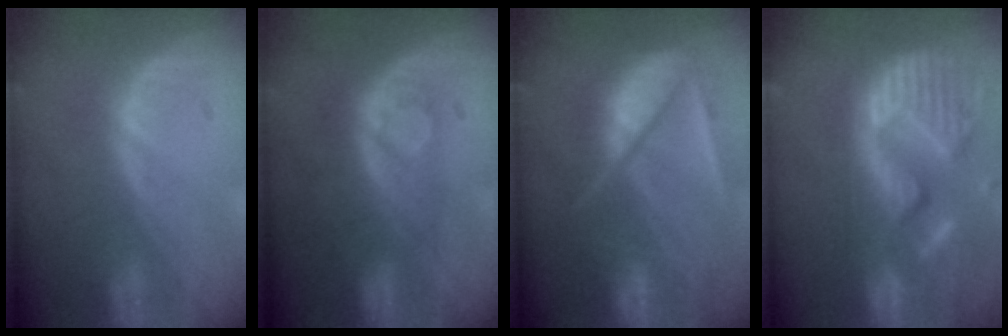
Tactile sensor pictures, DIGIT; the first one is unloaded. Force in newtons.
{"total": 8.5, "press": 7.1, "slide": 4.8}
{"total": 9.9, "press": 8.5, "slide": 5.1}
{"total": 14.6, "press": 12.1, "slide": 8.1}